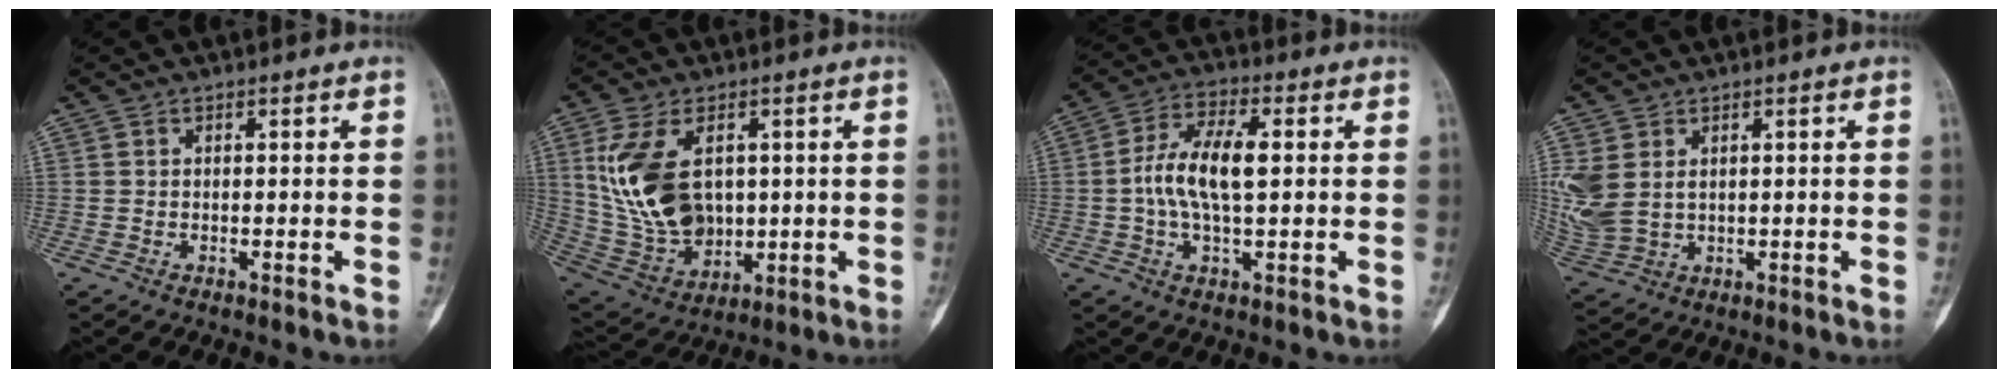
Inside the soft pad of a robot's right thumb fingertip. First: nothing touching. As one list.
[{"total": 16.2, "force": [3.1, 10.5, 12.0], "torque": [-0.220, -0.012, 0.078]}, {"total": 10.5, "force": [0.5, 4.5, 9.5], "torque": [-0.188, 0.016, 0.005]}, {"total": 8.7, "force": [1.9, 6.2, 5.8], "torque": [-0.148, -0.004, 0.055]}]